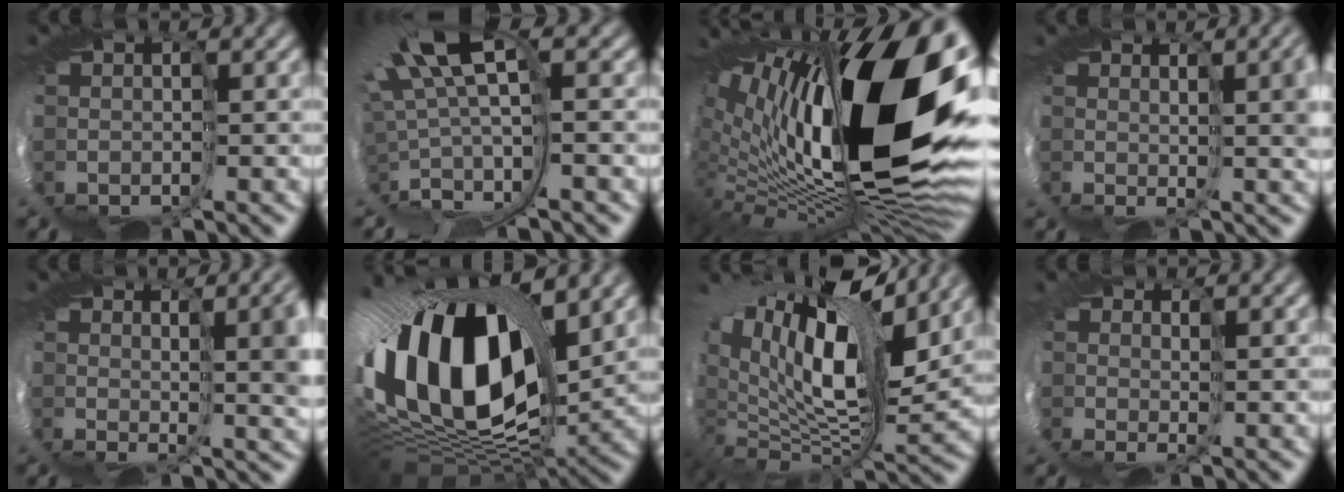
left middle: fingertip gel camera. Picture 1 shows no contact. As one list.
[{"total": 8.2, "force": [1.9, 2.6, 7.6], "torque": [-0.177, 0.001, 0.036]}, {"total": 18.7, "force": [4.7, 8.4, 16.1], "torque": [-0.281, -0.009, 0.071]}, {"total": 5.0, "force": [1.5, 1.2, 4.6], "torque": [-0.065, 0.010, 0.024]}, {"total": 6.6, "force": [1.6, 2.0, 6.1], "torque": [-0.079, 0.004, 0.029]}, {"total": 18.0, "force": [4.3, 10.1, 14.2], "torque": [-0.284, 0.002, 0.062]}, {"total": 16.2, "force": [7.1, 8.8, 11.6], "torque": [-0.231, 0.007, 0.132]}, {"total": 0.6, "force": [0.5, -0.2, 0.1], "torque": [-0.007, 0.000, 0.007]}]